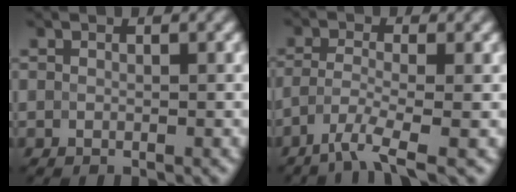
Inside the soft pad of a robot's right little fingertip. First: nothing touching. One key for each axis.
{"total": 3.6, "fx": -2.7, "fy": 0.2, "fz": 2.4, "tx": -0.040, "ty": -0.001, "tz": -0.061}